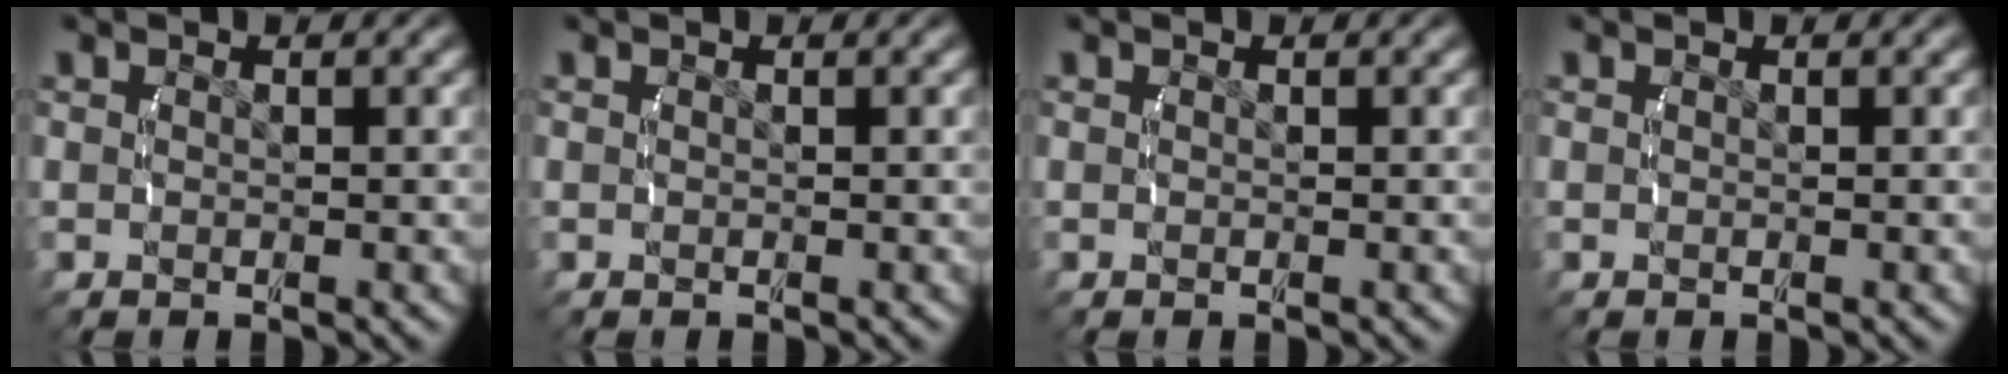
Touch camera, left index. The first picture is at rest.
{"total": 0.0}
{"total": 0.0}
{"total": 0.0}